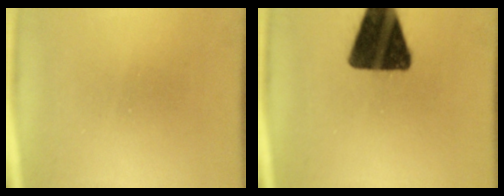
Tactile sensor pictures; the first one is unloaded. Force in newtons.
{"total": 17.1}